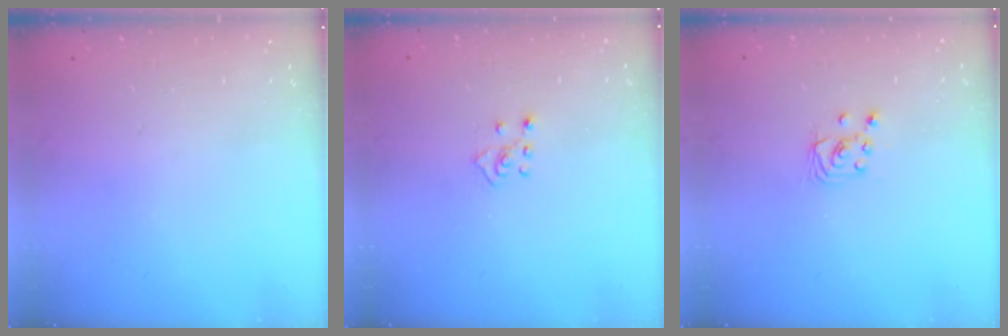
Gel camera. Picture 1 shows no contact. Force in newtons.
{"total": 2.3, "press": 2.3, "slide": 0.5}
{"total": 2.7, "press": 2.7, "slide": 0.2}